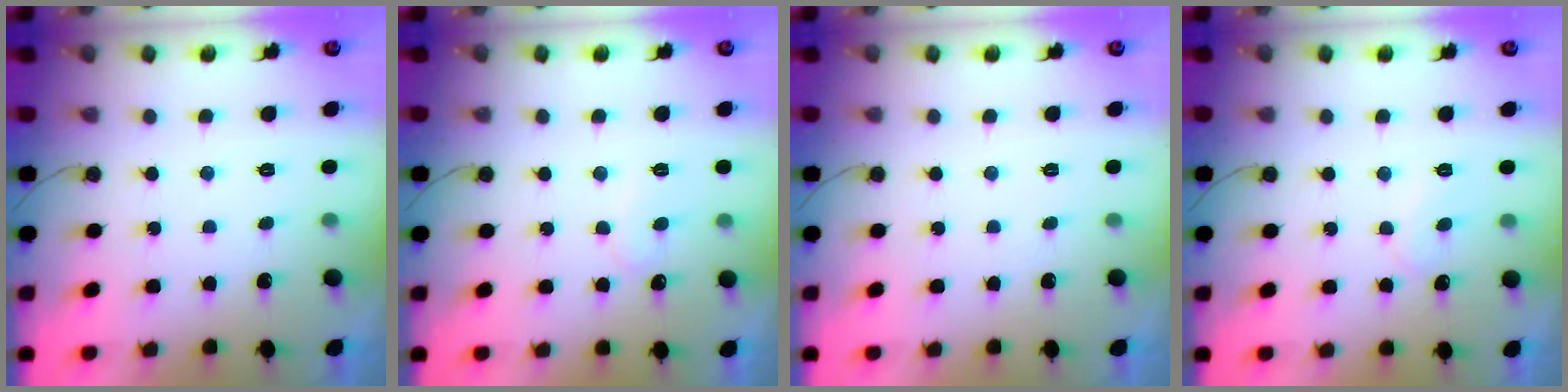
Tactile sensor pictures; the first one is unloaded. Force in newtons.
{"total": 6.0, "press": 6.0, "slide": 0.3}
{"total": 0.0}
{"total": 6.5, "press": 6.5, "slide": 0.5}